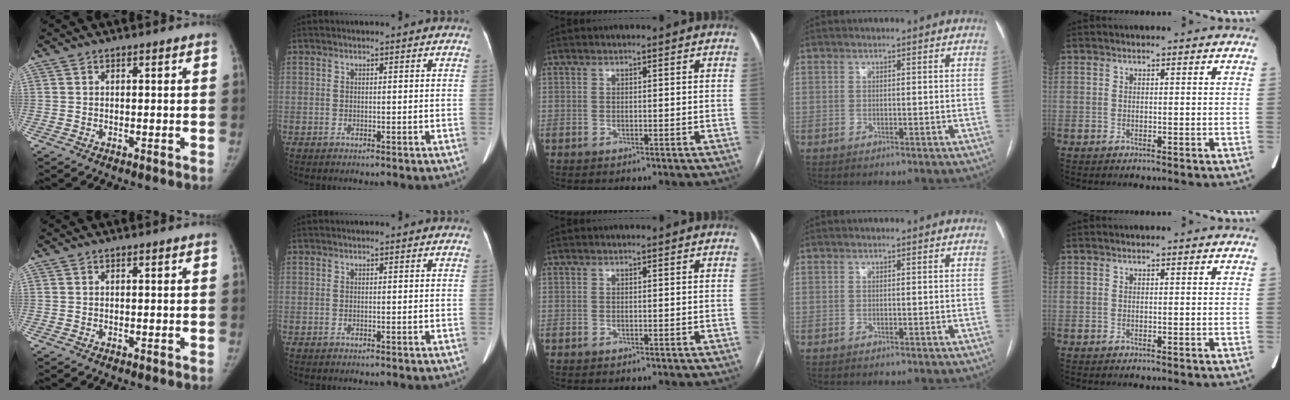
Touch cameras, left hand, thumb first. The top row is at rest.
{}